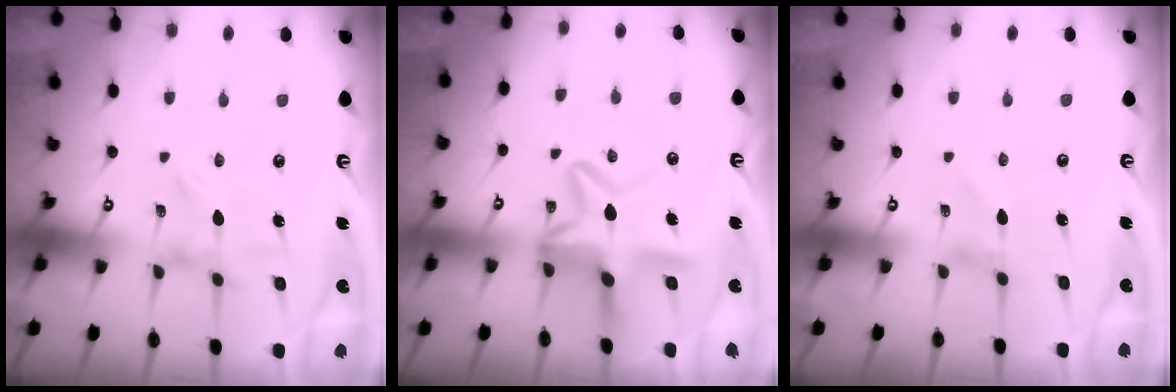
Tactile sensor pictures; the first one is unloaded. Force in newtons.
{"total": 11.7, "press": 11.7, "slide": 1.3}
{"total": 1.0, "press": 1.0, "slide": 0.1}